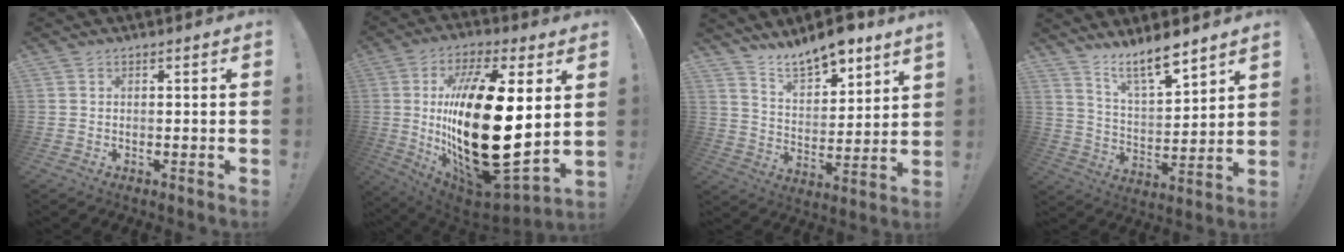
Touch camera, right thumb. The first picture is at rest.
{"total": 33.0, "force": [2.9, 13.2, 30.0], "torque": [-0.551, -0.044, 0.064]}
{"total": 11.2, "force": [10.0, 3.0, 4.1], "torque": [-0.078, -0.074, 0.182]}
{"total": 10.9, "force": [9.1, 2.0, 5.7], "torque": [-0.099, -0.069, 0.159]}